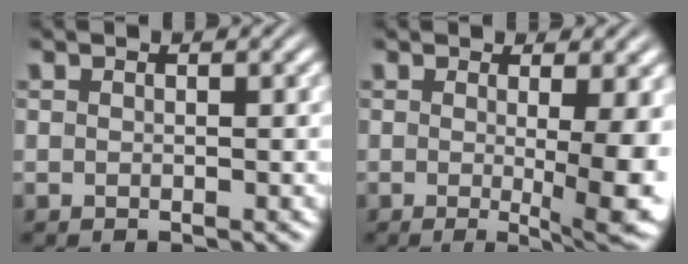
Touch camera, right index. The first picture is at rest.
{"total": 5.7, "force": [-1.2, 0.7, 5.5], "torque": [-0.072, -0.016, -0.015]}